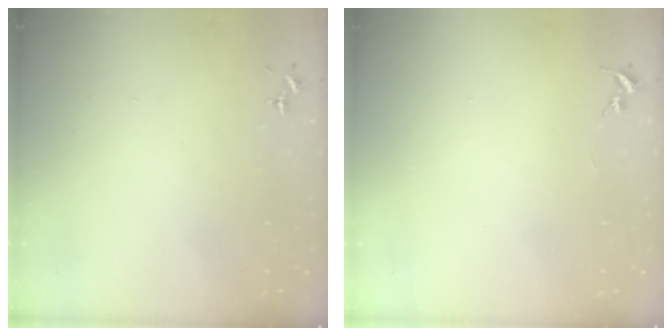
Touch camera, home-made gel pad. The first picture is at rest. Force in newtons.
{"total": 0.0}